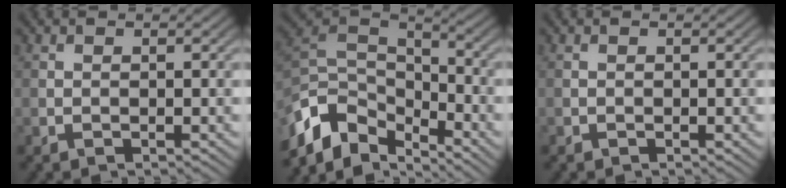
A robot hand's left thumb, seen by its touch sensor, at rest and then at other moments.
{"total": 10.1, "force": [-5.9, 5.7, 5.9], "torque": [-0.133, -0.003, -0.129]}
{"total": 0.0}